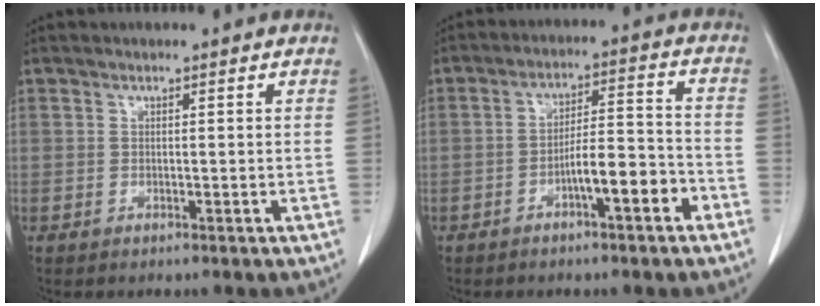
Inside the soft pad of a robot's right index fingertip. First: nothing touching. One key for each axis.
{"total": 7.6, "fx": -3.8, "fy": 1.0, "fz": 6.6, "tx": -0.106, "ty": 0.018, "tz": -0.058}